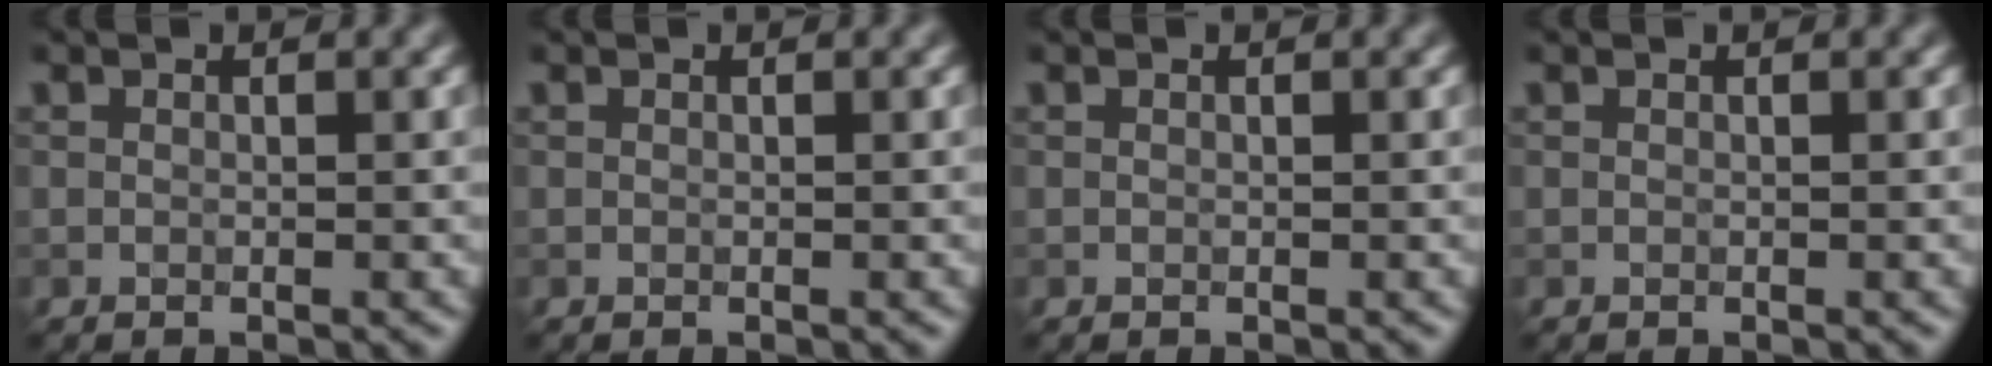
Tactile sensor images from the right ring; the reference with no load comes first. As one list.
[{"total": 0.0}, {"total": 0.0}, {"total": 0.0}]